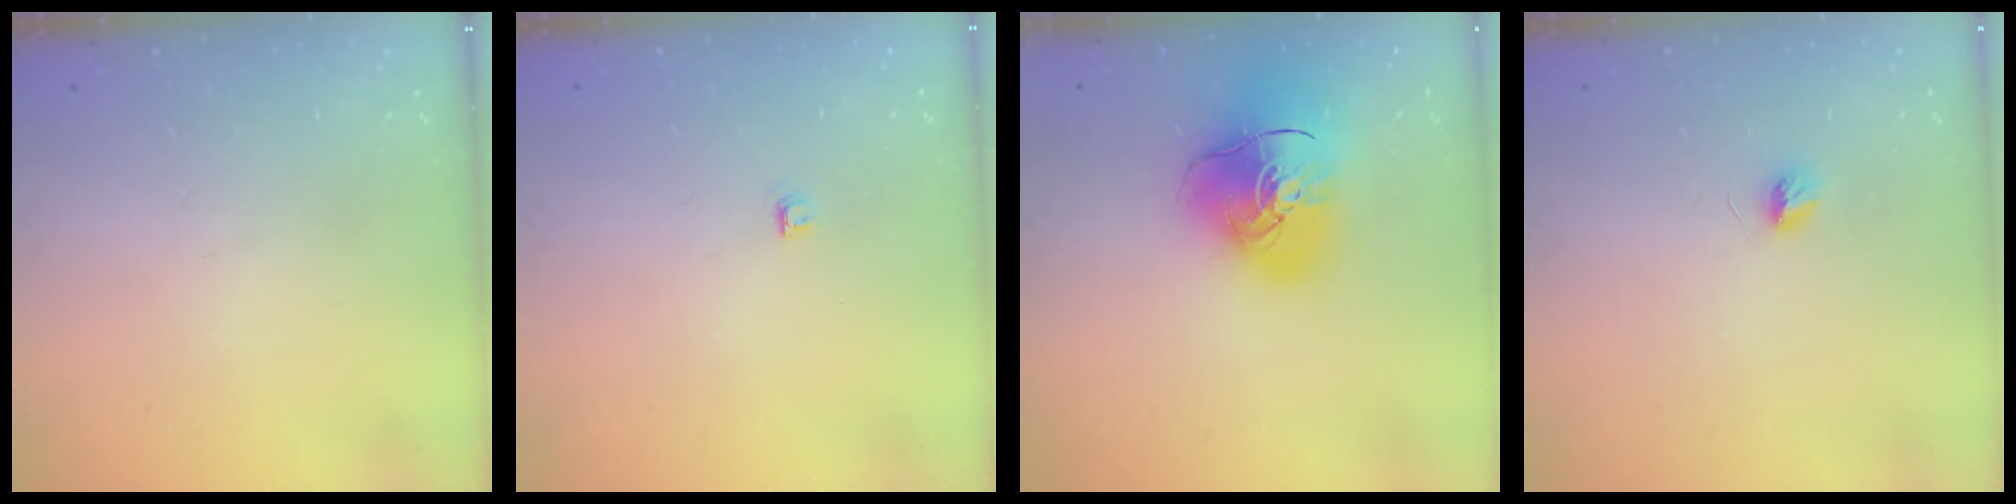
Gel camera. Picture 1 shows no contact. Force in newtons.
{"total": 2.8, "press": 2.8, "slide": 0.4}
{"total": 18.1, "press": 17.9, "slide": 2.7}
{"total": 3.4, "press": 3.4, "slide": 0.4}